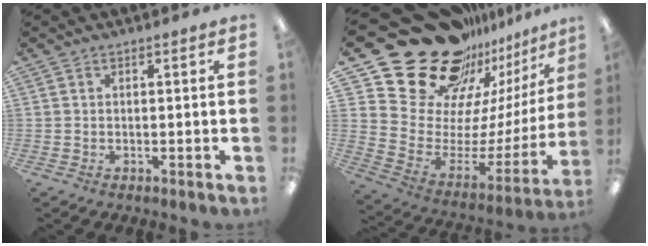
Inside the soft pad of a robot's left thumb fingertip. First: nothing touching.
{"total": 29.2, "force": [21.7, 14.9, 12.5], "torque": [-0.195, -0.175, 0.432]}